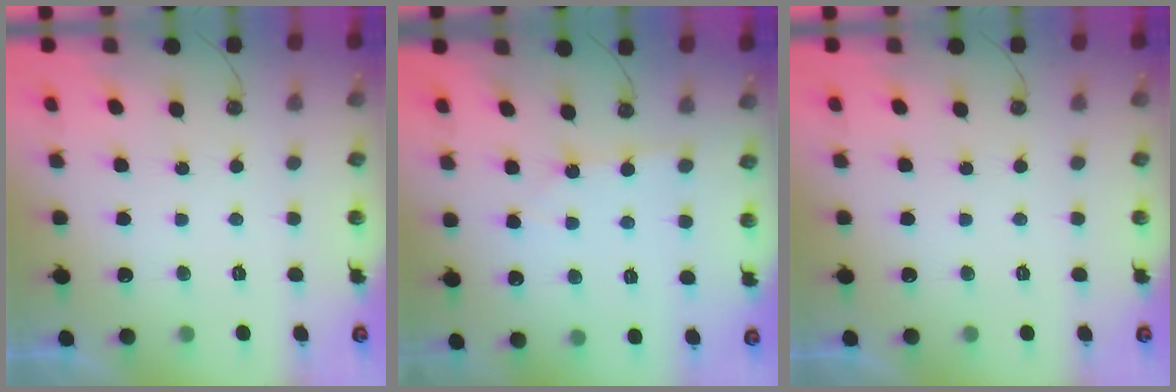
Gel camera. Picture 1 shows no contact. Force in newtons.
{"total": 2.1, "press": 2.1, "slide": 0.3}
{"total": 0.0}